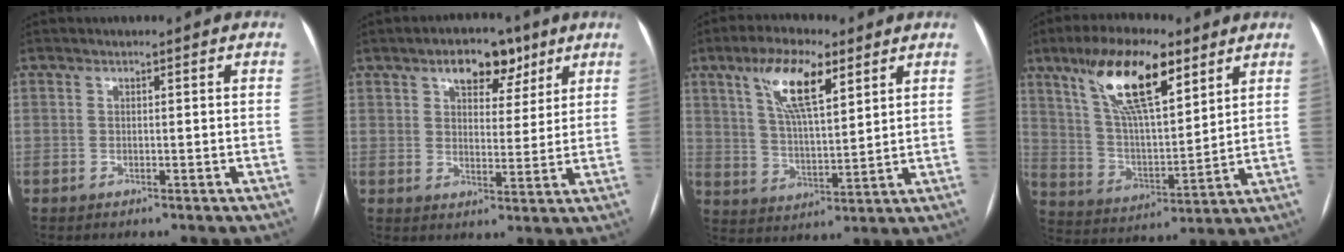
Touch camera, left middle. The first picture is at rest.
{"total": 7.5, "force": [4.6, 4.0, 4.4], "torque": [-0.058, 0.016, 0.068]}
{"total": 10.8, "force": [5.8, 3.0, 8.6], "torque": [-0.165, 0.010, 0.108]}
{"total": 15.8, "force": [9.2, 4.7, 12.0], "torque": [-0.225, 0.016, 0.173]}